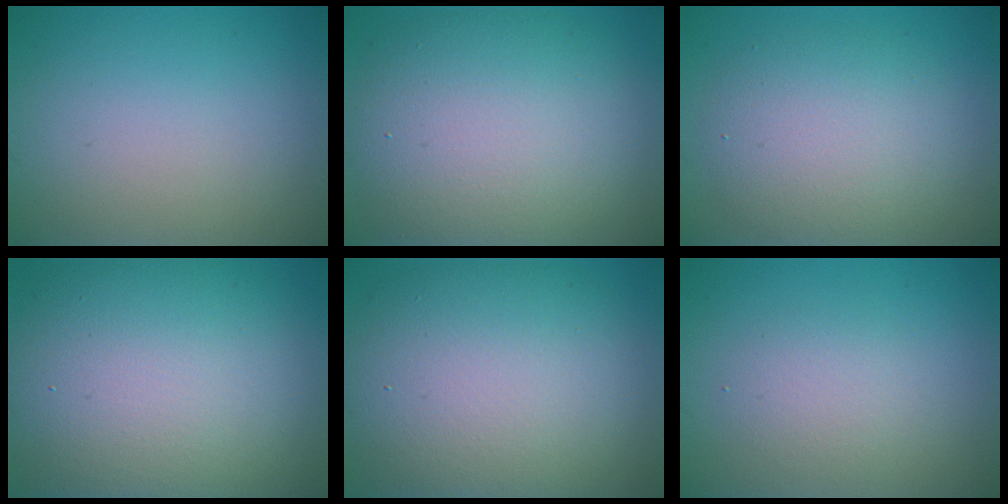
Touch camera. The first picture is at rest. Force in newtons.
{"total": 10.8, "press": 10.8, "slide": 0.9}
{"total": 5.5, "press": 5.5, "slide": 0.2}
{"total": 14.7, "press": 14.7, "slide": 0.6}
{"total": 11.4, "press": 11.4, "slide": 0.7}
{"total": 2.1, "press": 2.1, "slide": 0.1}